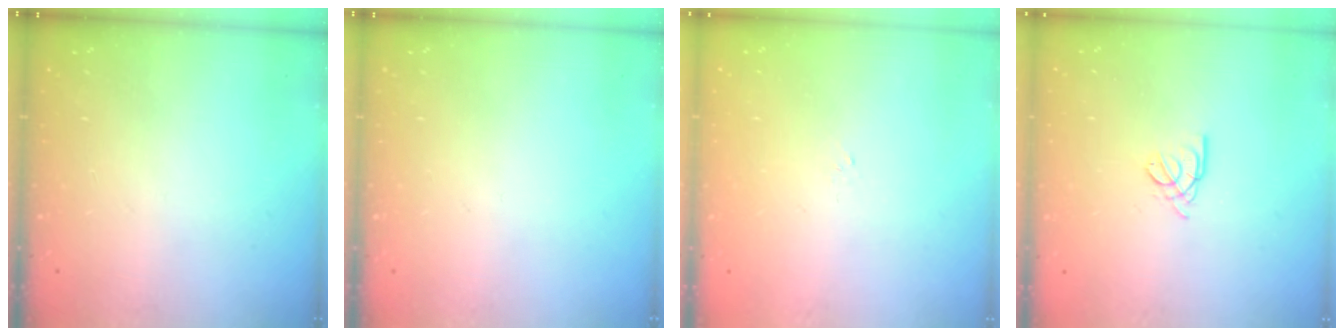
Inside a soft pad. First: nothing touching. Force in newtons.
{"total": 0.0}
{"total": 1.2, "press": 1.2, "slide": 0.4}
{"total": 2.6, "press": 2.5, "slide": 0.5}